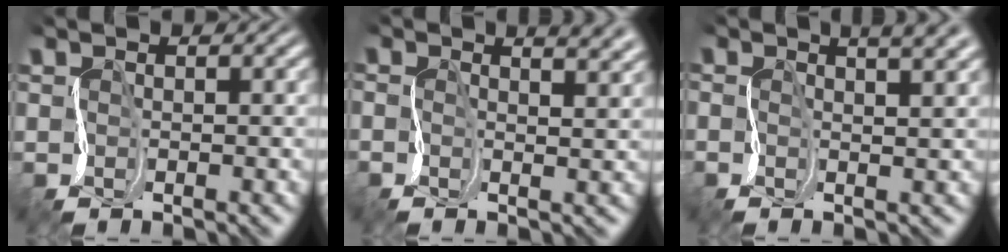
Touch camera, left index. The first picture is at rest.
{"total": 4.7, "force": [2.5, 2.0, 3.5], "torque": [-0.030, 0.029, 0.004]}
{"total": 4.6, "force": [2.3, 1.5, 3.8], "torque": [-0.032, 0.023, 0.014]}